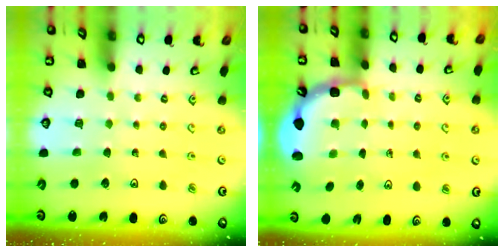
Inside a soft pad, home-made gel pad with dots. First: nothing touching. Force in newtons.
{"total": 3.2, "press": 2.5, "slide": 1.9}